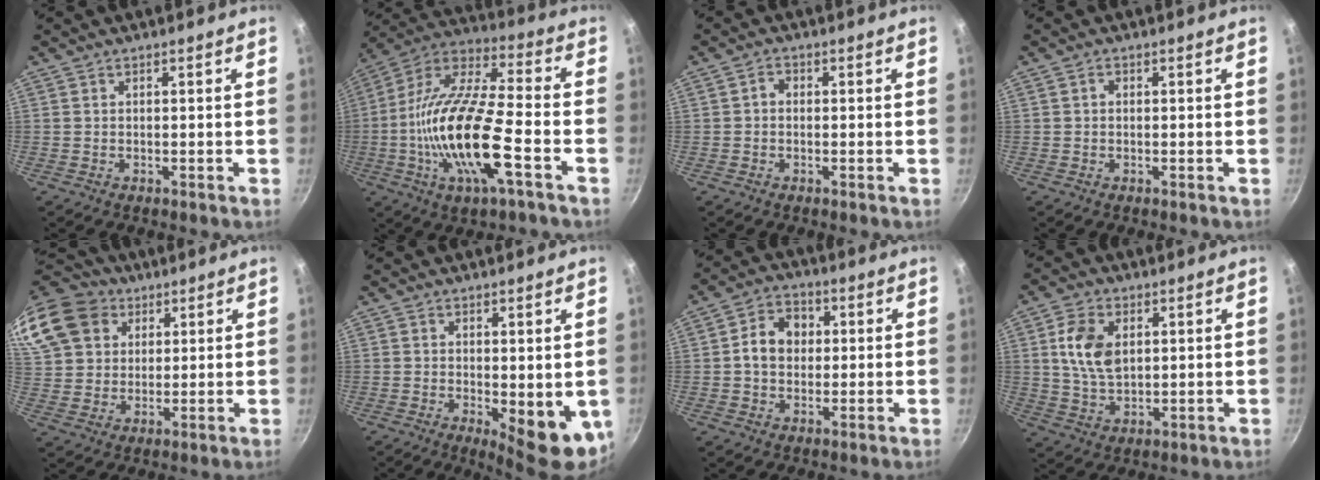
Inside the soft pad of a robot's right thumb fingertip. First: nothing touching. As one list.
[{"total": 21.2, "force": [-5.9, 6.4, 19.4], "torque": [-0.371, 0.031, -0.126]}, {"total": 1.5, "force": [-0.3, 1.1, 0.9], "torque": [-0.015, 0.009, -0.006]}, {"total": 0.7, "force": [0.0, 0.6, 0.4], "torque": [-0.006, 0.006, 0.000]}, {"total": 20.3, "force": [10.3, 15.1, 8.7], "torque": [-0.201, 0.017, 0.197]}, {"total": 9.3, "force": [-0.9, 3.6, 8.5], "torque": [-0.088, -0.008, 0.000]}, {"total": 7.7, "force": [0.8, 6.3, 4.5], "torque": [-0.049, 0.013, 0.000]}, {"total": 9.2, "force": [2.2, 5.9, 6.7], "torque": [-0.116, -0.008, 0.043]}]